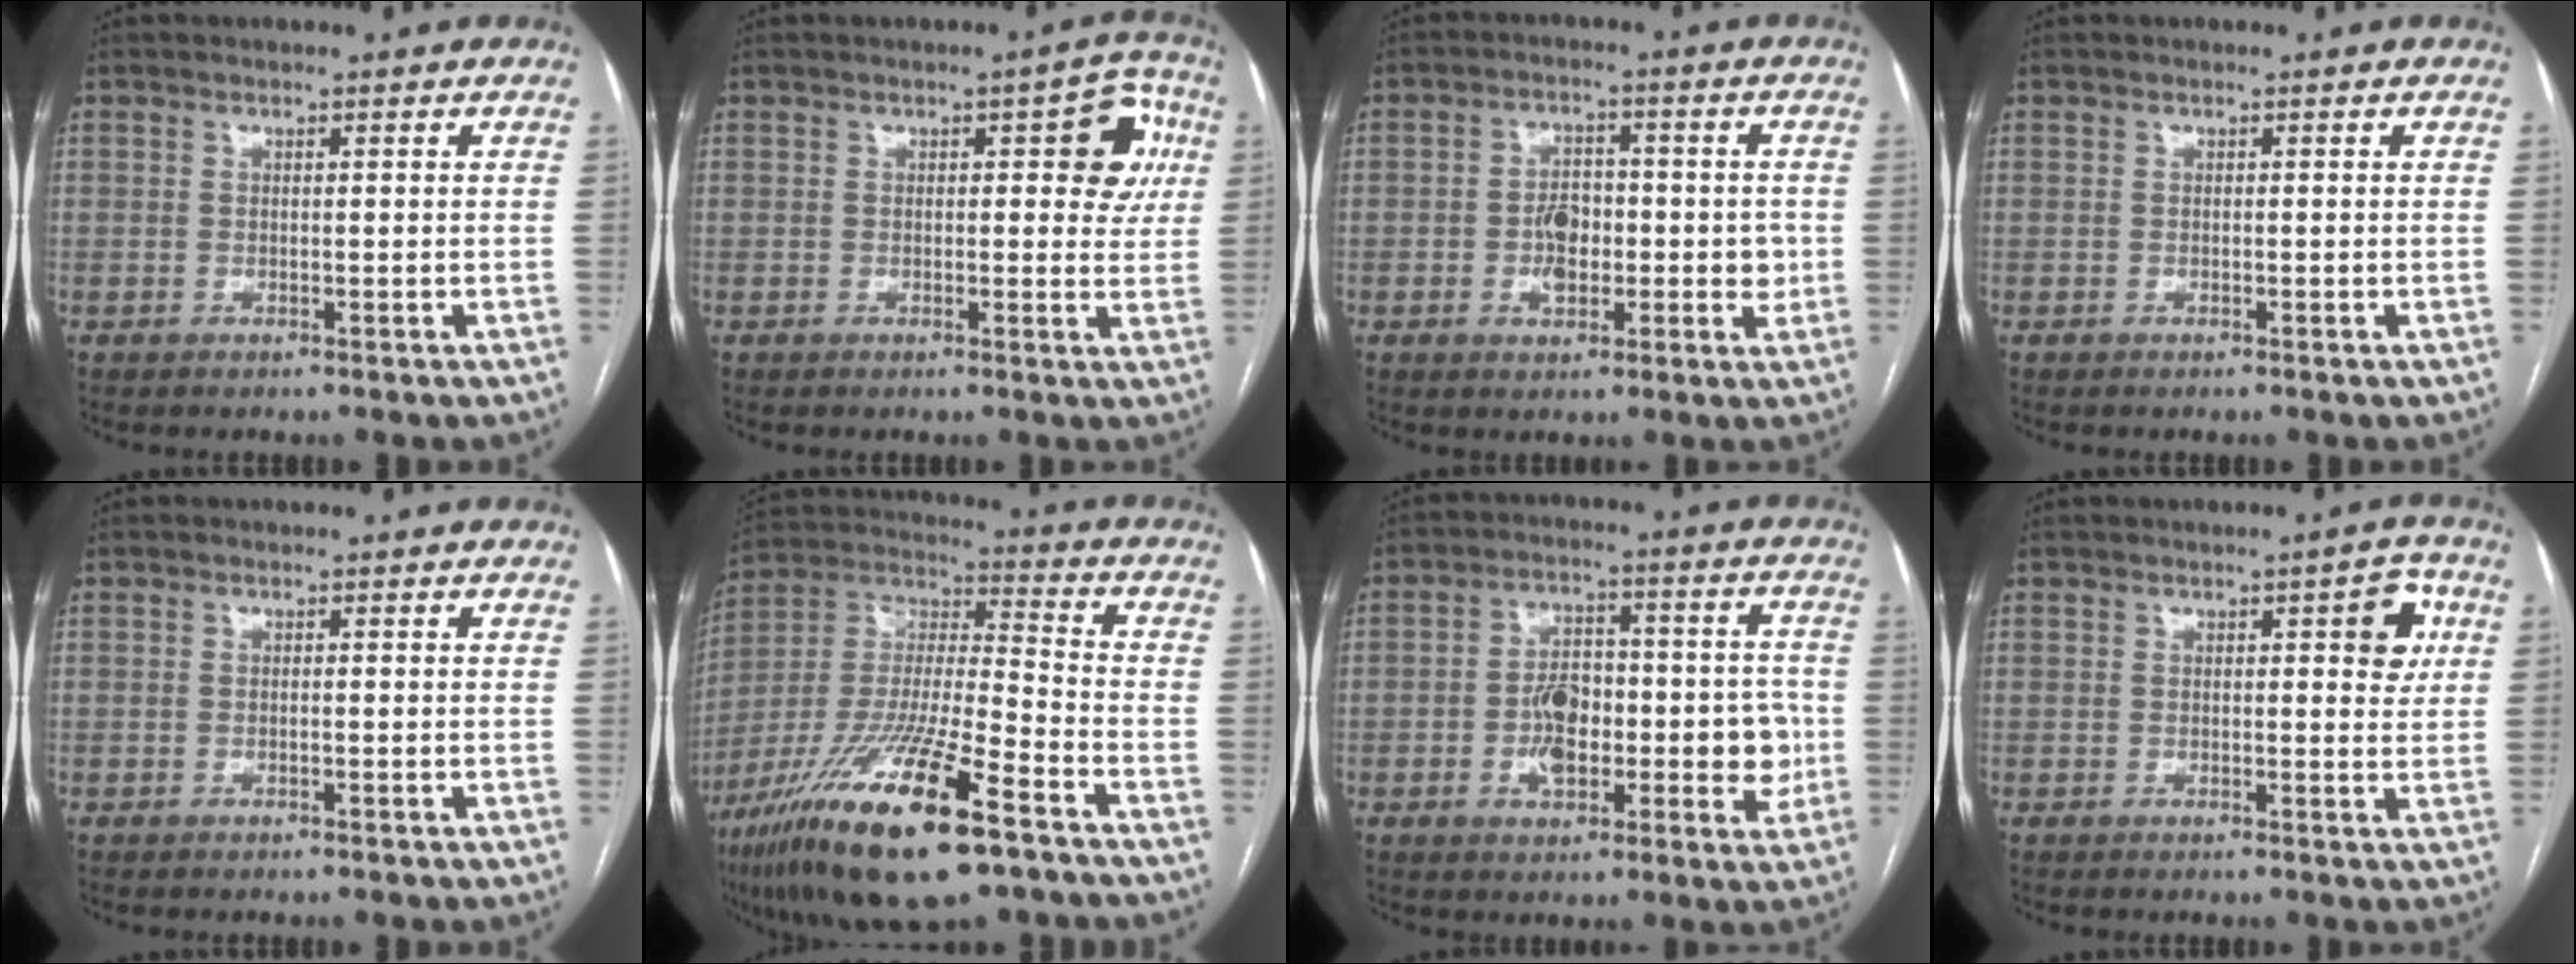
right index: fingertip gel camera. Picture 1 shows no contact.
{"total": 6.8, "force": [1.9, 2.6, 6.0], "torque": [-0.051, 0.018, 0.016]}
{"total": 6.6, "force": [-0.9, 4.0, 5.2], "torque": [-0.079, 0.012, -0.013]}
{"total": 0.0}
{"total": 0.0}
{"total": 23.1, "force": [-13.4, 3.4, 18.5], "torque": [-0.365, -0.046, -0.240]}
{"total": 11.9, "force": [-2.2, 5.9, 10.1], "torque": [-0.146, 0.028, -0.031]}
{"total": 4.4, "force": [1.5, 1.3, 4.0], "torque": [-0.047, 0.006, 0.015]}